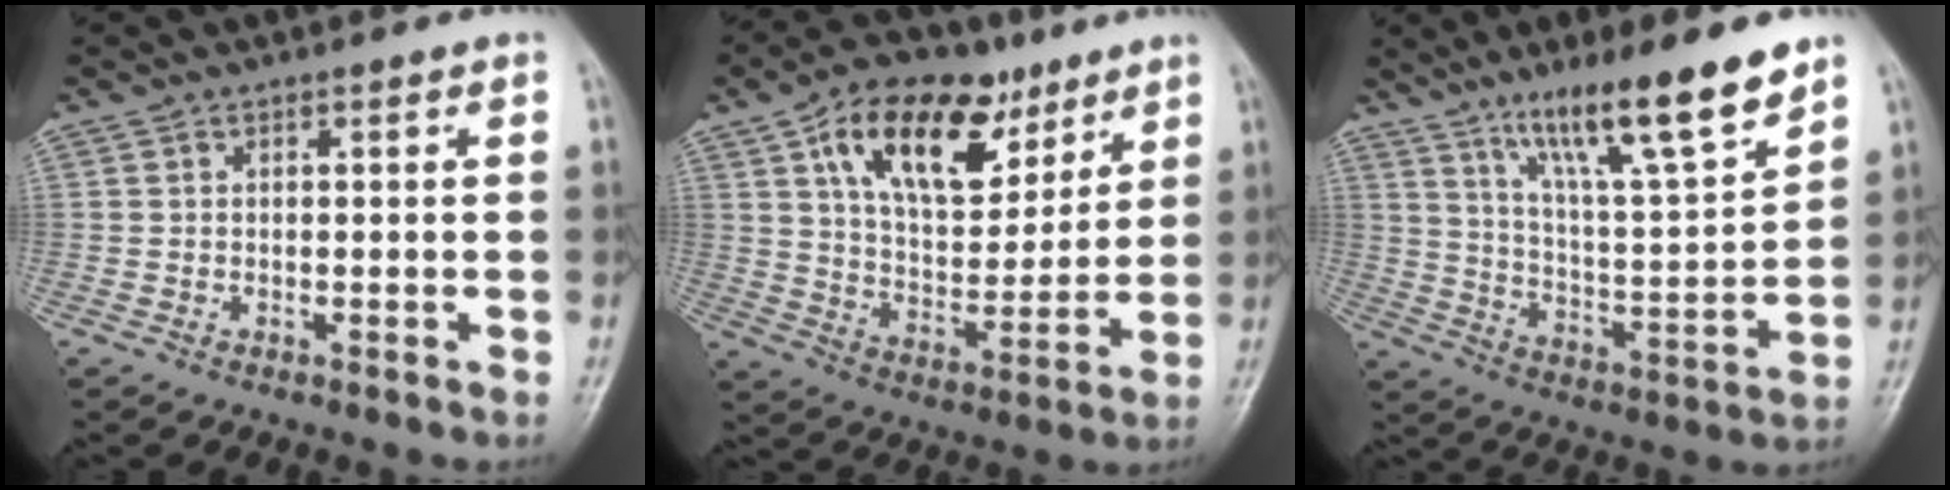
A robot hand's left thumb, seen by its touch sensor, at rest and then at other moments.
{"total": 18.8, "force": [9.8, 10.1, 12.4], "torque": [-0.156, -0.030, 0.170]}
{"total": 17.1, "force": [11.7, 2.4, 12.2], "torque": [-0.186, -0.065, 0.203]}